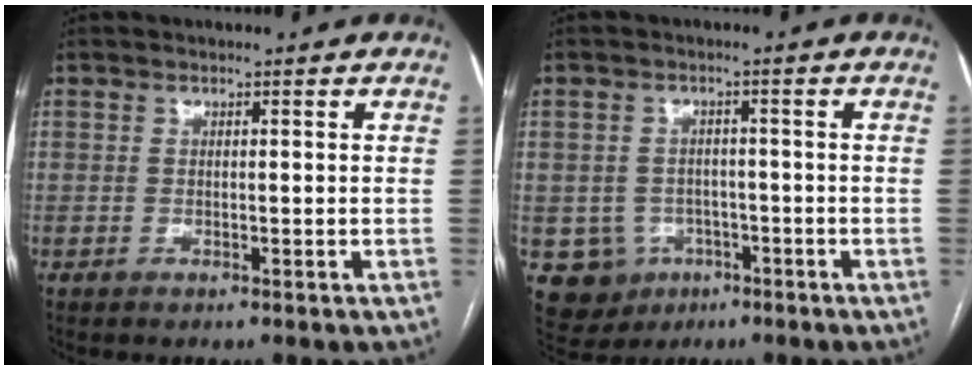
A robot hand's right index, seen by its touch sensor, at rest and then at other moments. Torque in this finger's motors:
{"motor_torque": [-0.20, -0.04, -0.71, -0.21]}